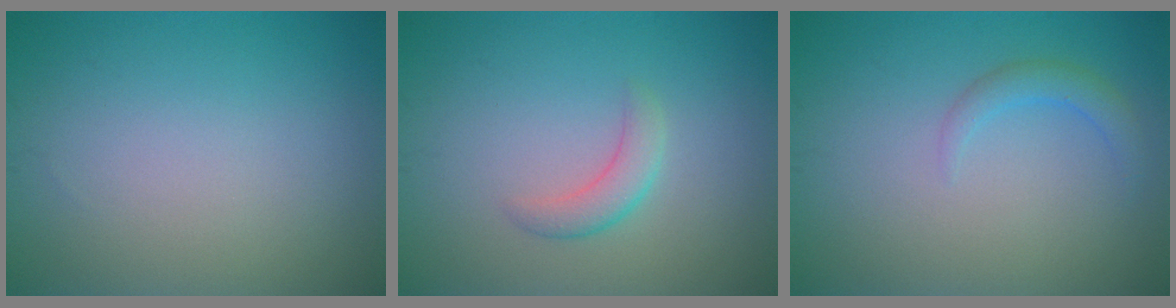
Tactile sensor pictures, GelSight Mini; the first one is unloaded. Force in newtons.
{"total": 2.0, "press": 1.9, "slide": 0.2}
{"total": 1.7, "press": 1.7, "slide": 0.2}